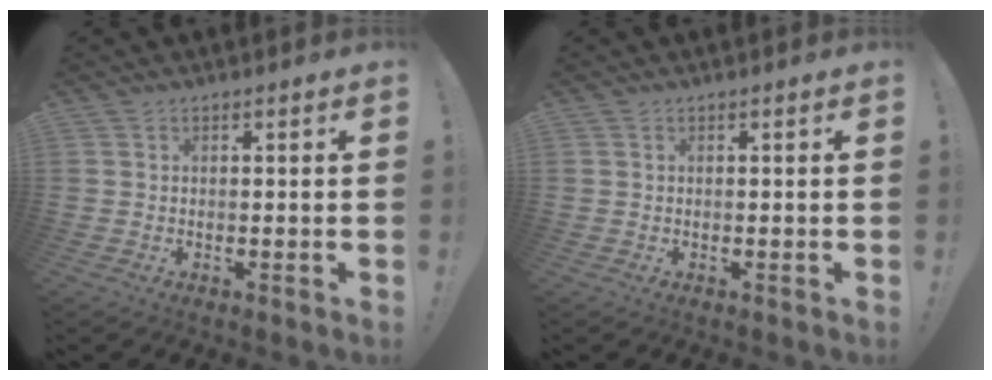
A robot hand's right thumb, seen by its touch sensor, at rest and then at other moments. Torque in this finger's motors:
{"motor_torque": [-0.06, 0.08, 0.09, -0.10, -0.05]}